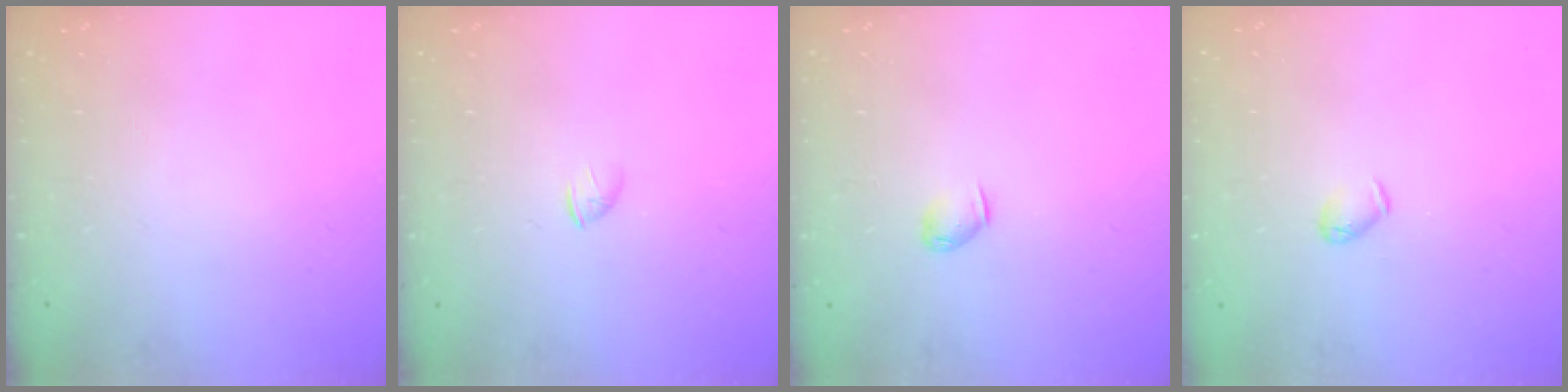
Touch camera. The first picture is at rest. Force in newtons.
{"total": 1.3, "press": 1.2, "slide": 0.4}
{"total": 3.9, "press": 3.8, "slide": 0.7}
{"total": 4.1, "press": 4.0, "slide": 0.9}